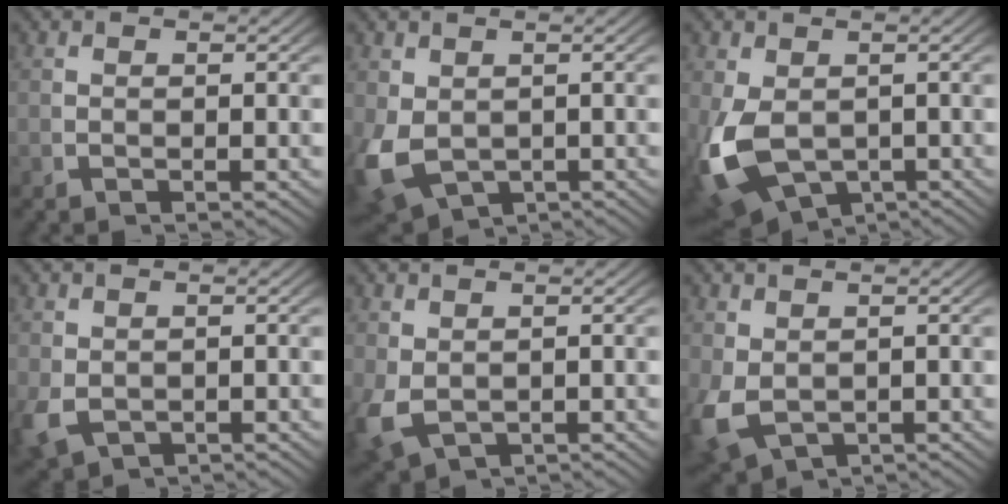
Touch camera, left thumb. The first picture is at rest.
{"total": 6.4, "force": [-2.0, 4.9, 3.6], "torque": [-0.097, -0.044, -0.006]}
{"total": 7.2, "force": [-2.0, 5.1, 4.7], "torque": [-0.122, -0.039, -0.014]}
{"total": 3.3, "force": [-0.9, 2.6, 1.7], "torque": [-0.053, -0.025, 0.003]}
{"total": 3.6, "force": [-0.8, 2.8, 2.2], "torque": [-0.059, -0.027, 0.010]}
{"total": 4.5, "force": [-1.2, 3.4, 2.7], "torque": [-0.072, -0.034, 0.006]}